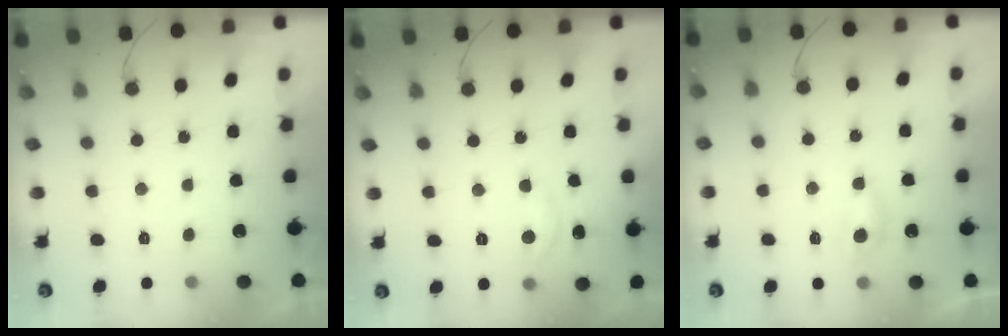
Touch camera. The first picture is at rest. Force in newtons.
{"total": 2.9, "press": 2.8, "slide": 0.3}
{"total": 5.0, "press": 4.9, "slide": 0.4}